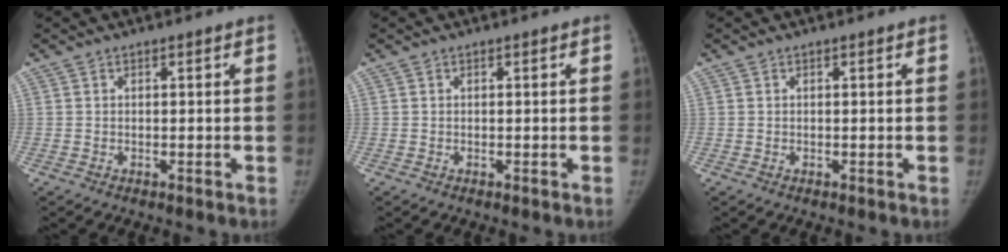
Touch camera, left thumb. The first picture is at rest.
{"total": 0.0}
{"total": 0.0}